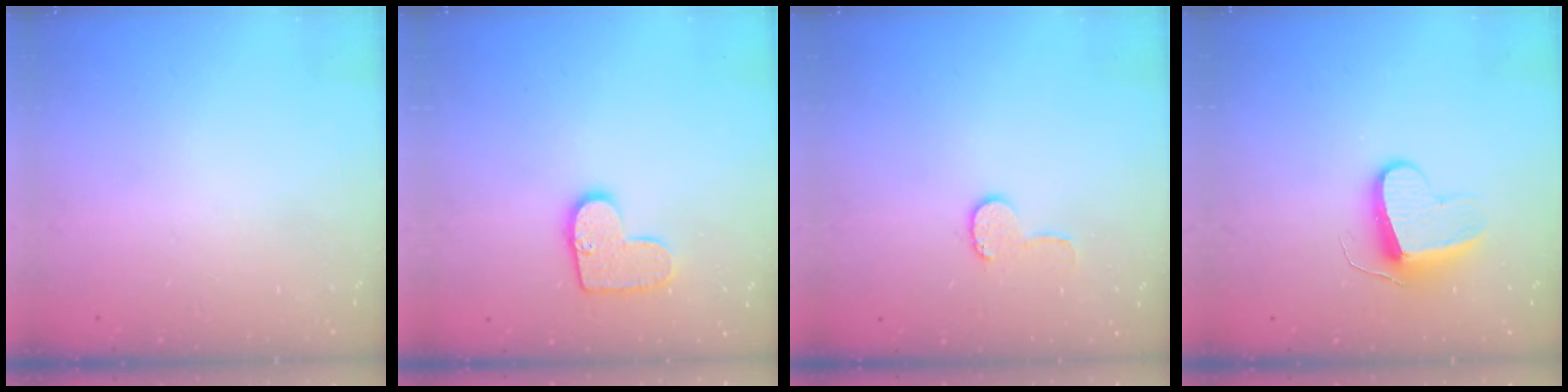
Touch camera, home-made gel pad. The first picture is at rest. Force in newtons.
{"total": 10.7, "press": 10.7, "slide": 0.6}
{"total": 6.4, "press": 6.4, "slide": 0.6}
{"total": 9.4, "press": 9.4, "slide": 0.4}